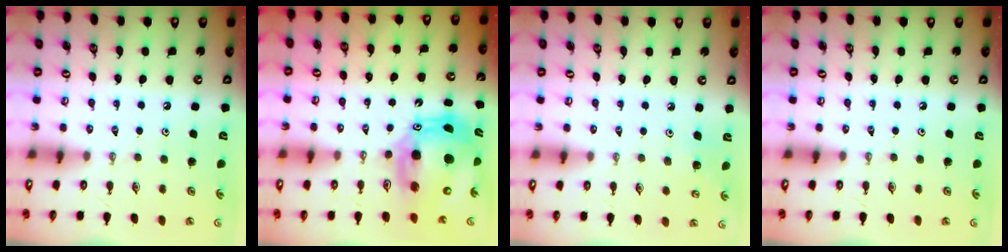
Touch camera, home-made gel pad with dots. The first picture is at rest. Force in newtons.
{"total": 14.4, "press": 14.3, "slide": 1.6}
{"total": 3.9, "press": 3.9, "slide": 0.3}
{"total": 0.0}